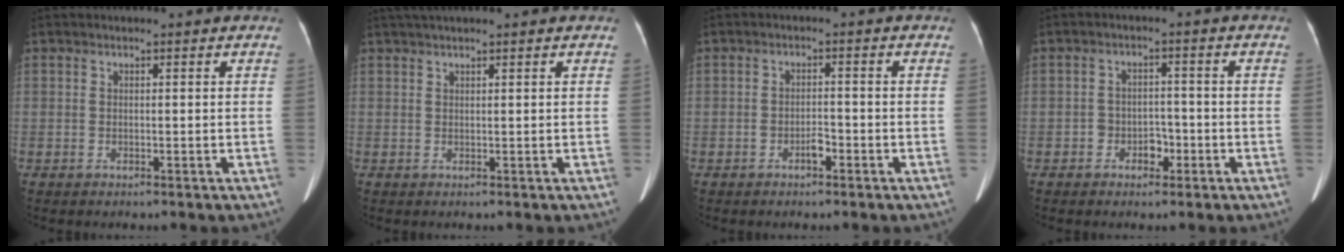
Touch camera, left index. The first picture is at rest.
{"total": 3.8, "force": [3.1, -0.2, 2.2], "torque": [-0.035, 0.037, 0.057]}
{"total": 1.9, "force": [-1.3, 0.7, 1.3], "torque": [-0.019, 0.003, -0.021]}
{"total": 3.1, "force": [-1.6, 2.1, 1.5], "torque": [-0.019, 0.009, -0.023]}